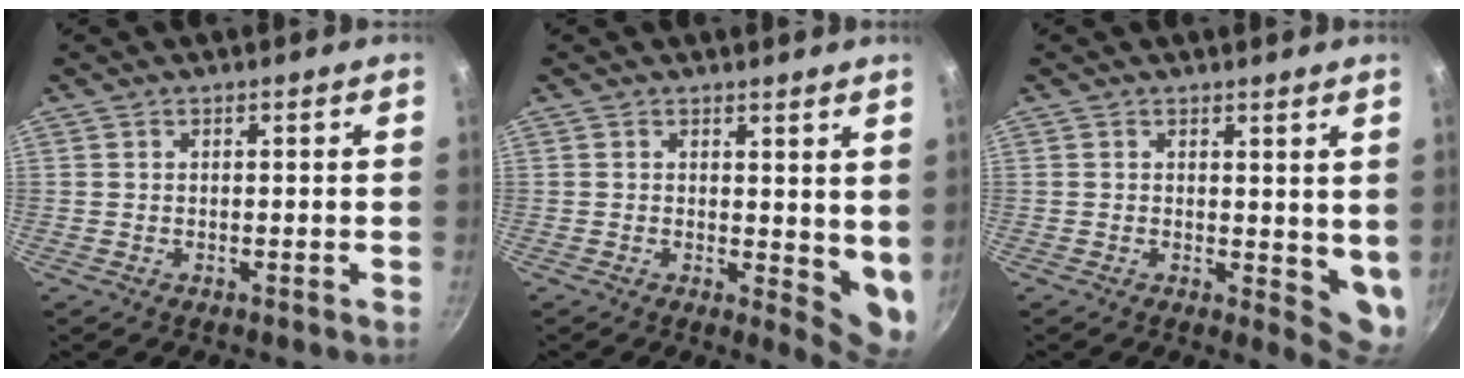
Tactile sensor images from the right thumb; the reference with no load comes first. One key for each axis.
{"total": 6.5, "fx": 1.7, "fy": 3.2, "fz": 5.4, "tx": -0.060, "ty": -0.026, "tz": 0.023}
{"total": 5.8, "fx": 1.7, "fy": 3.0, "fz": 4.6, "tx": -0.051, "ty": -0.023, "tz": 0.022}